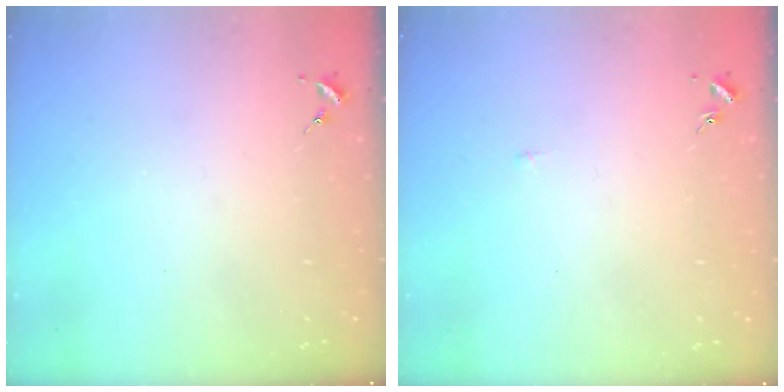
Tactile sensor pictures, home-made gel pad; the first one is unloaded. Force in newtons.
{"total": 2.6, "press": 2.6, "slide": 0.3}